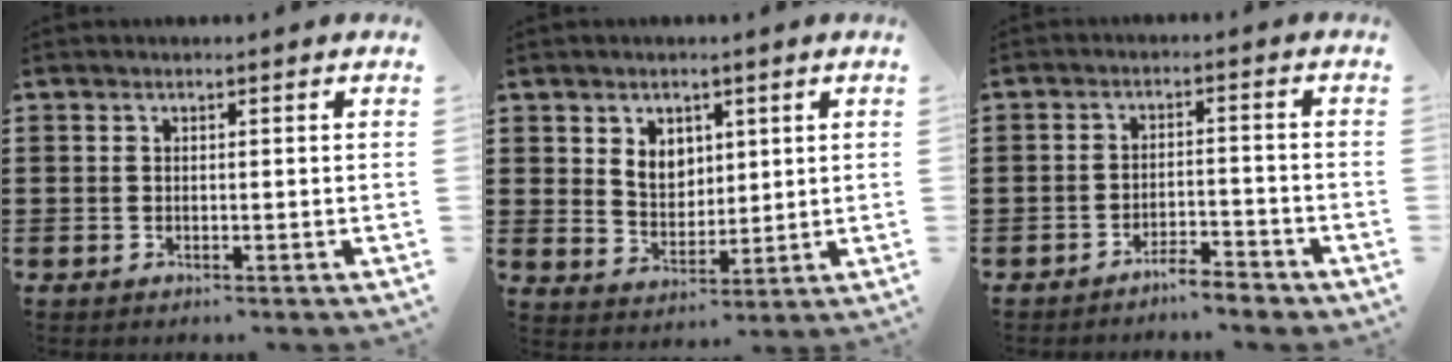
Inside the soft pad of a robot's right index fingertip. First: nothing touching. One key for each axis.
{"total": 4.6, "fx": 2.2, "fy": 3.7, "fz": 1.7, "tx": -0.041, "ty": 0.009, "tz": 0.039}
{"total": 3.6, "fx": -3.5, "fy": 0.2, "fz": 0.8, "tx": -0.017, "ty": 0.002, "tz": -0.072}